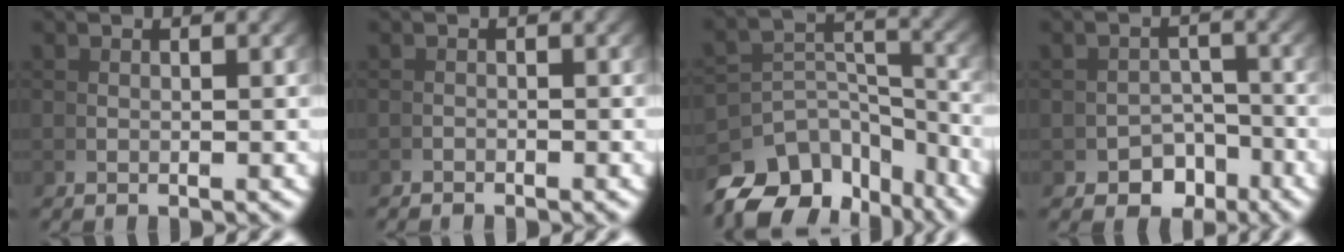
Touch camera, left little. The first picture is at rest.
{"total": 1.3, "force": [-0.8, -0.8, -0.7], "torque": [0.020, -0.003, -0.016]}
{"total": 8.8, "force": [-4.8, 5.6, 4.9], "torque": [-0.073, -0.029, -0.072]}
{"total": 4.5, "force": [-3.4, 2.9, 0.7], "torque": [0.025, -0.010, -0.057]}